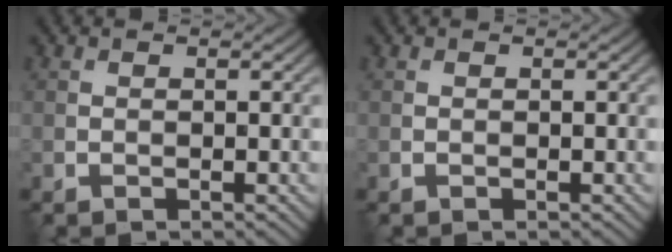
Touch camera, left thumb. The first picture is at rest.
{"total": 0.0}